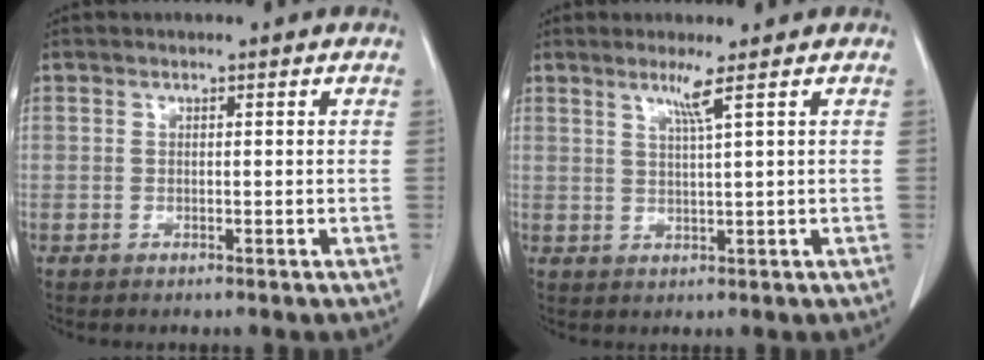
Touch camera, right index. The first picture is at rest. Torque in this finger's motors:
{"motor_torque": [0.31, 0.21, 0.05, 0.03]}